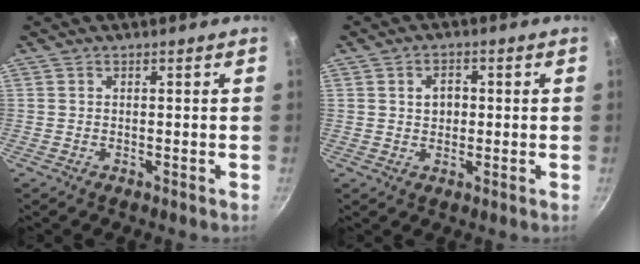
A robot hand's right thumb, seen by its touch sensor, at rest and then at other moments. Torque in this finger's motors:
{"motor_torque": [-0.13, -0.38, -0.18, 0.18, 0.00]}